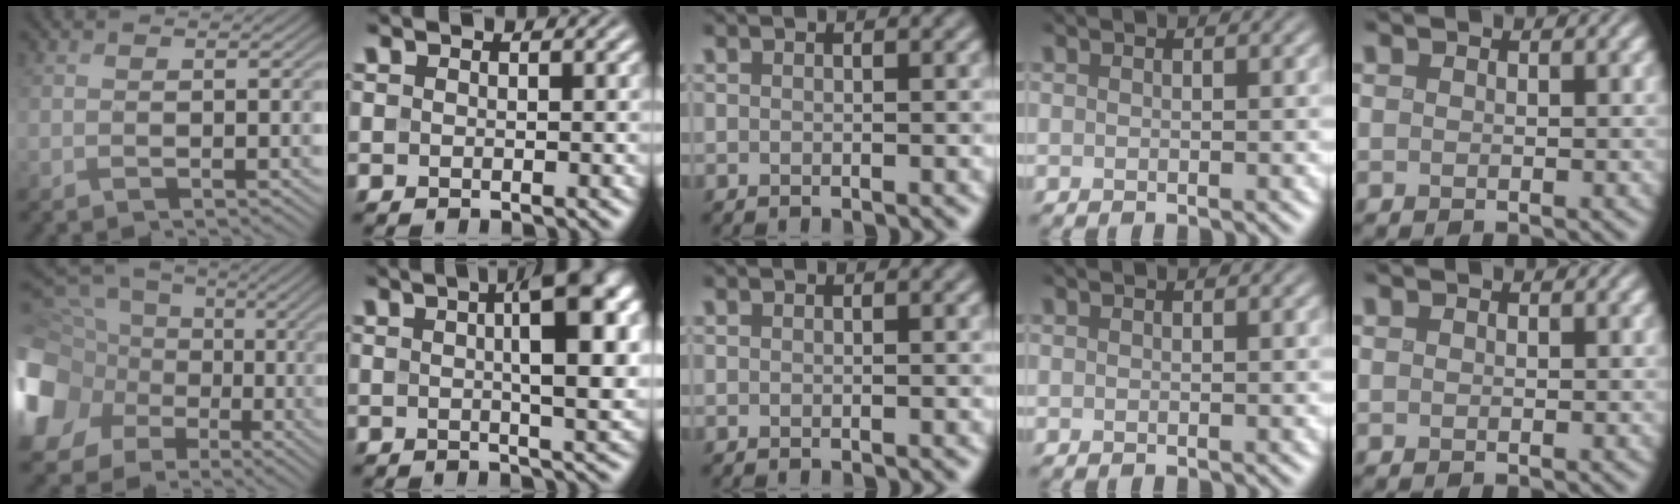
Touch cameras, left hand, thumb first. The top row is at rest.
{"thumb": {"total": 19.3, "force": [-2.1, 17.3, 8.4], "torque": [-0.263, -0.016, -0.063]}, "index": {"total": 8.2, "force": [1.9, 2.2, 7.7], "torque": [-0.094, 0.012, 0.026]}}